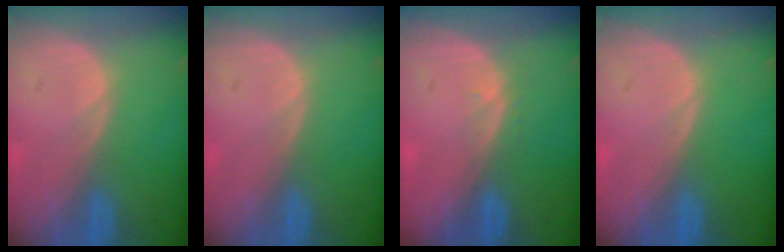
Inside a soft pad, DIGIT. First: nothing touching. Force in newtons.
{"total": 0.0}
{"total": 1.0, "press": 0.7, "slide": 0.7}
{"total": 0.0}